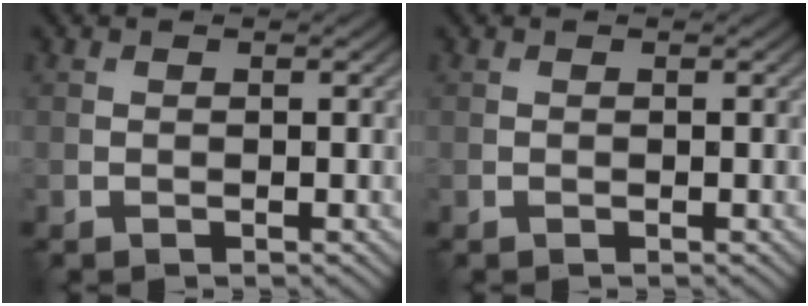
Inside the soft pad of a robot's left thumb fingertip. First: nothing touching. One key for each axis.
{"total": 0.0}